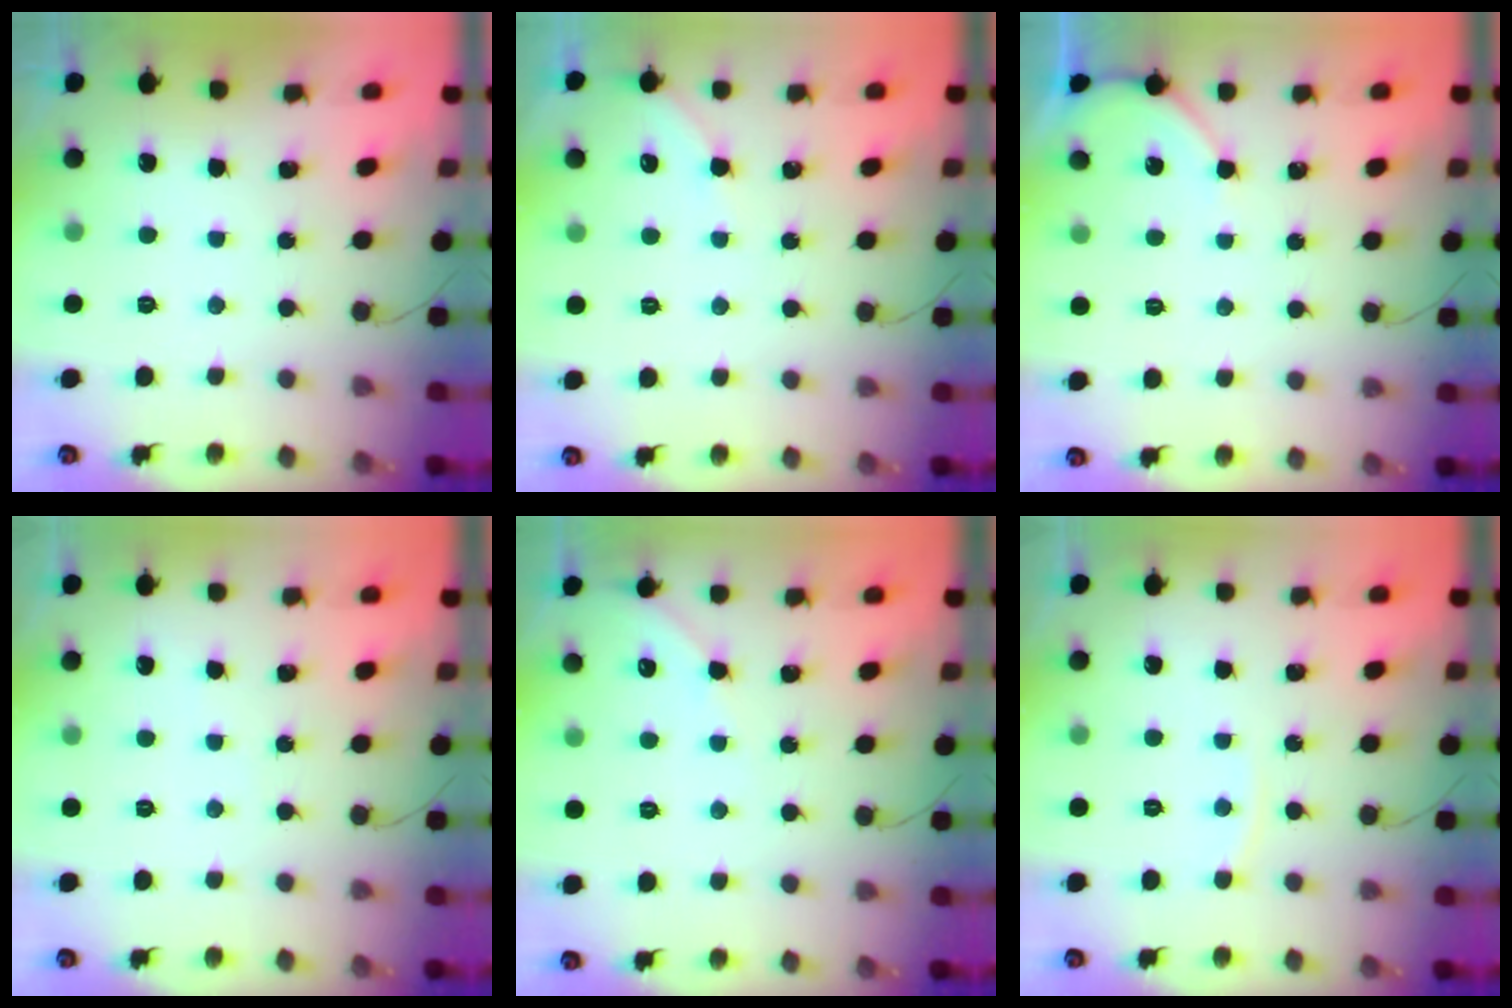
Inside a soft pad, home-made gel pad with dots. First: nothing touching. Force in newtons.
{"total": 3.3, "press": 3.2, "slide": 0.5}
{"total": 4.0, "press": 3.9, "slide": 0.7}
{"total": 3.0, "press": 3.0, "slide": 0.4}
{"total": 4.2, "press": 4.1, "slide": 0.6}
{"total": 3.6, "press": 3.5, "slide": 0.5}